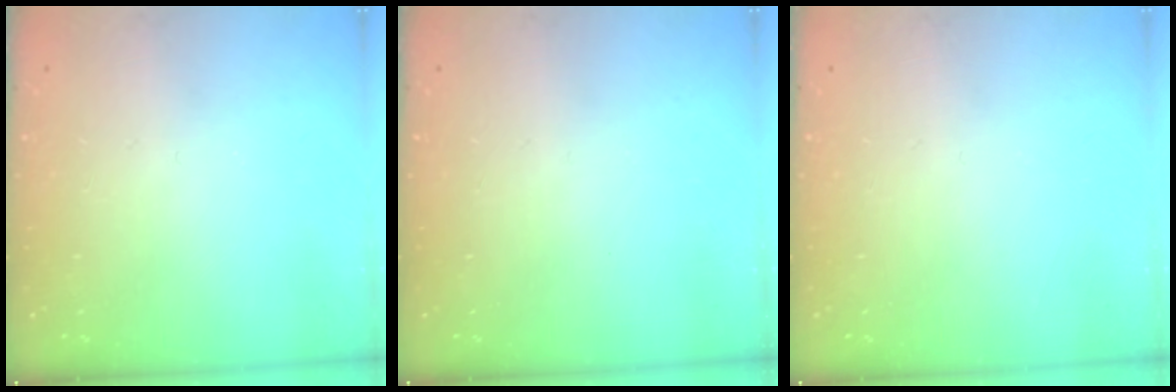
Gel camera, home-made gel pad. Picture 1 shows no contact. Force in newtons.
{"total": 0.0}
{"total": 0.0}